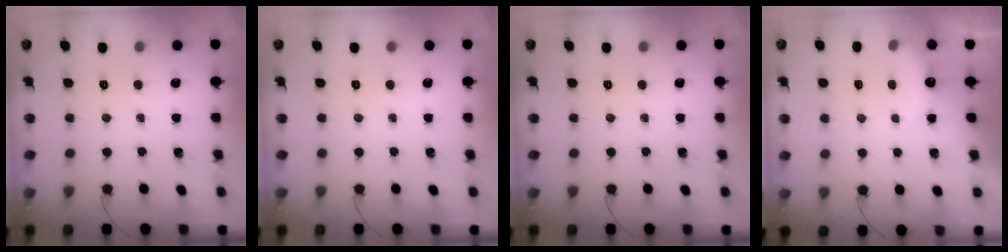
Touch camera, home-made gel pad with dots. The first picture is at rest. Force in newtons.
{"total": 0.0}
{"total": 0.0}
{"total": 4.6, "press": 4.5, "slide": 1.0}